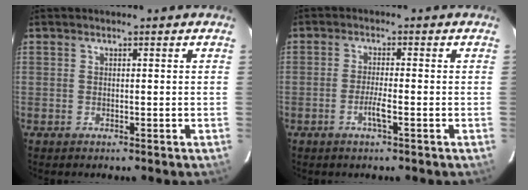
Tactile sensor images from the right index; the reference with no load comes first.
{"total": 2.9, "force": [-1.2, 0.0, 2.6], "torque": [-0.052, -0.002, -0.025]}